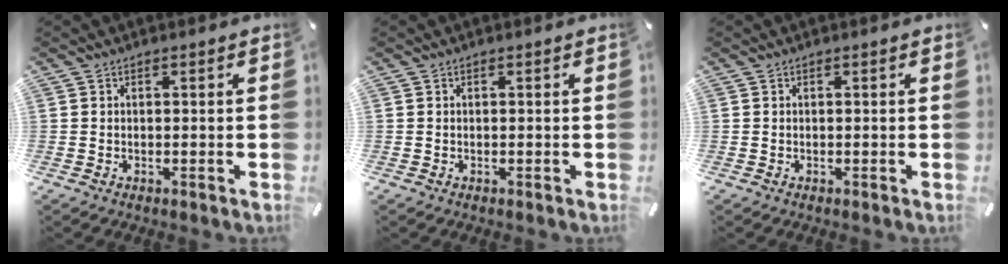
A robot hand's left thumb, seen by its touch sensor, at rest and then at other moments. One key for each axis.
{"total": 0.0}
{"total": 0.0}